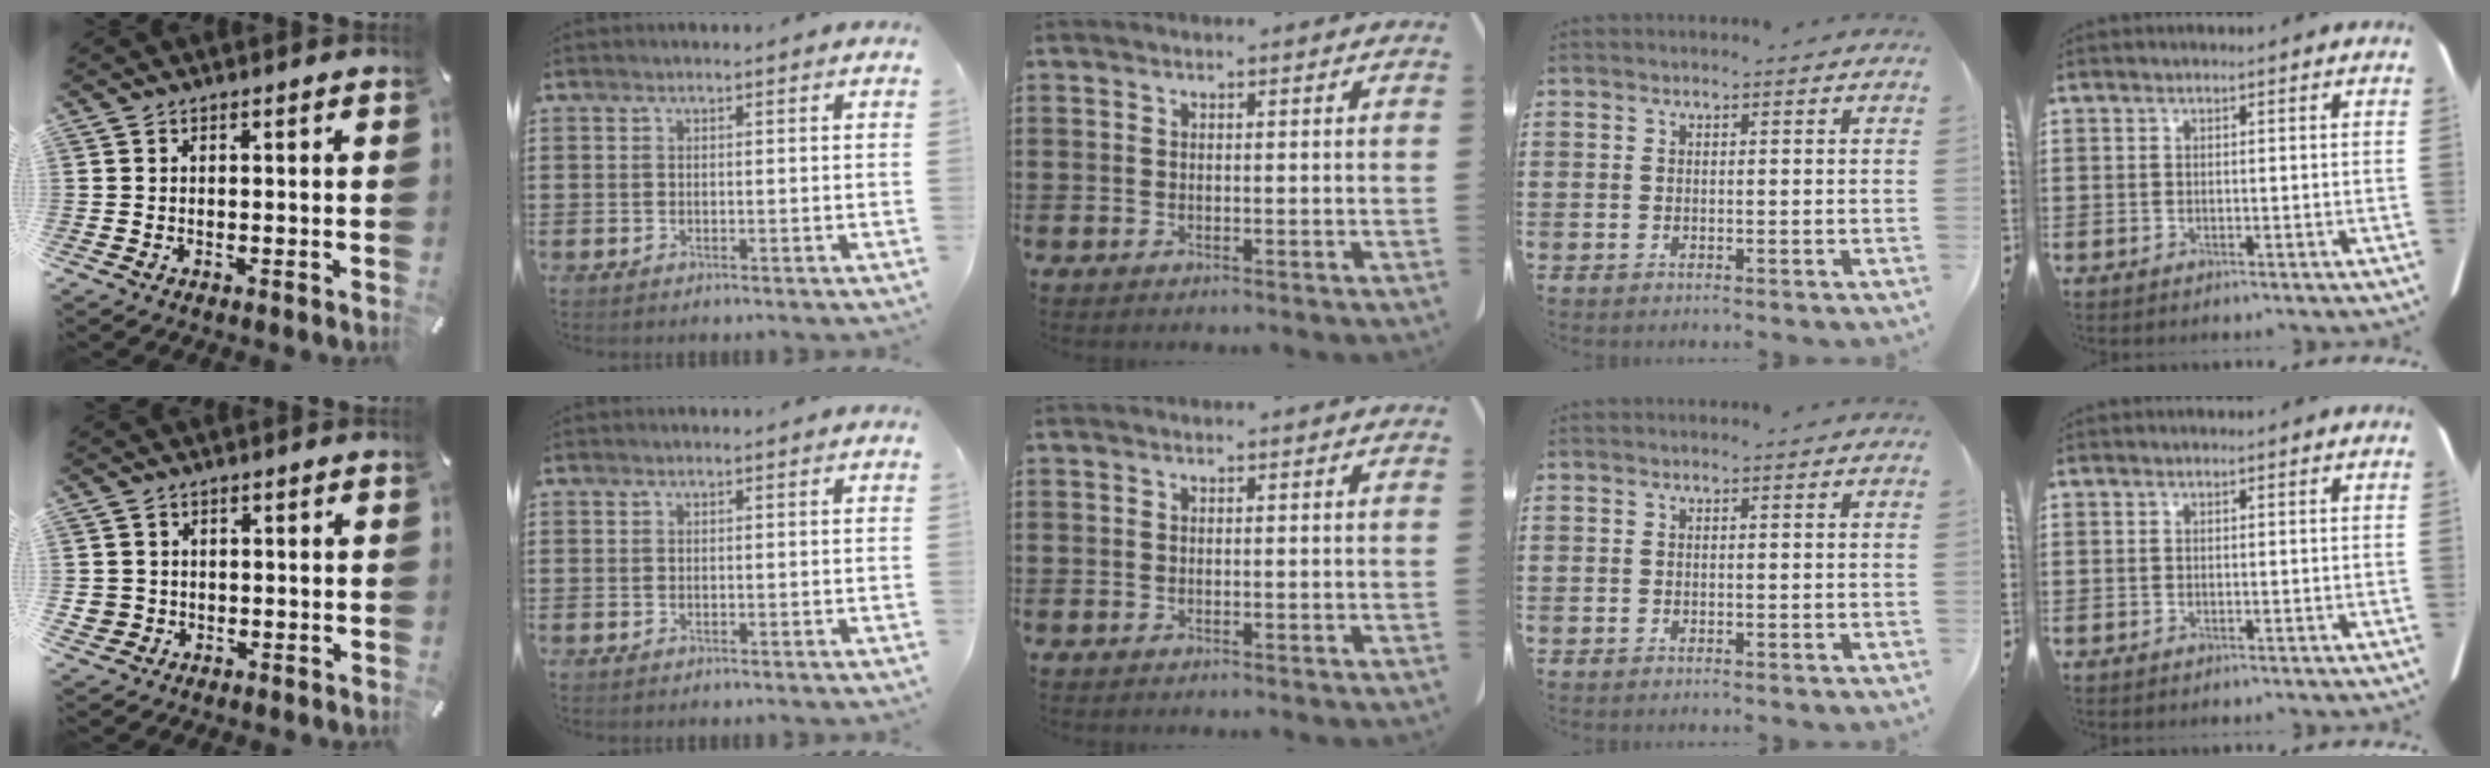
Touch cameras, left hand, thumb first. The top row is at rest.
{"thumb": {"total": 3.3, "force": [-0.4, 3.3, 0.4], "torque": [-0.011, 0.006, -0.005]}}